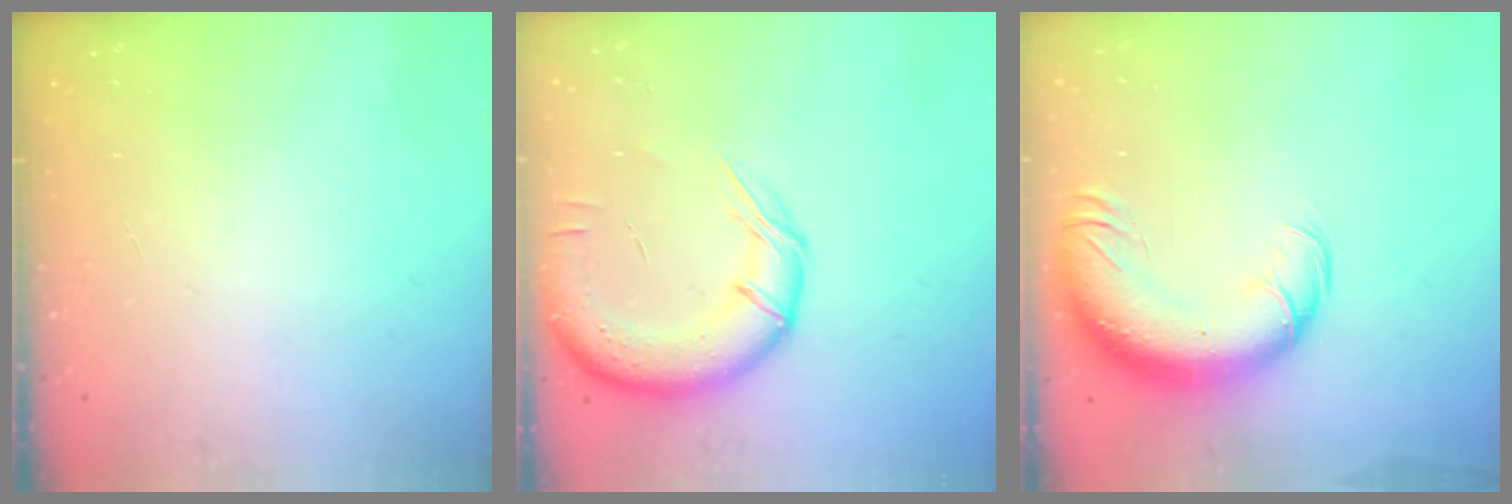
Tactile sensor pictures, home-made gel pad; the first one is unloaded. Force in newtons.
{"total": 15.0, "press": 14.6, "slide": 3.5}
{"total": 17.1, "press": 16.6, "slide": 4.0}